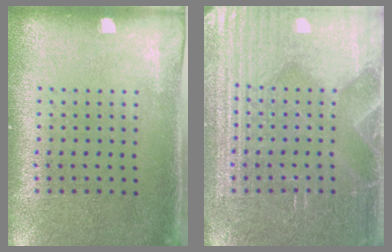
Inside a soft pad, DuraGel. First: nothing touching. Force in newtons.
{"total": 5.9, "press": 5.9, "slide": 0.8}